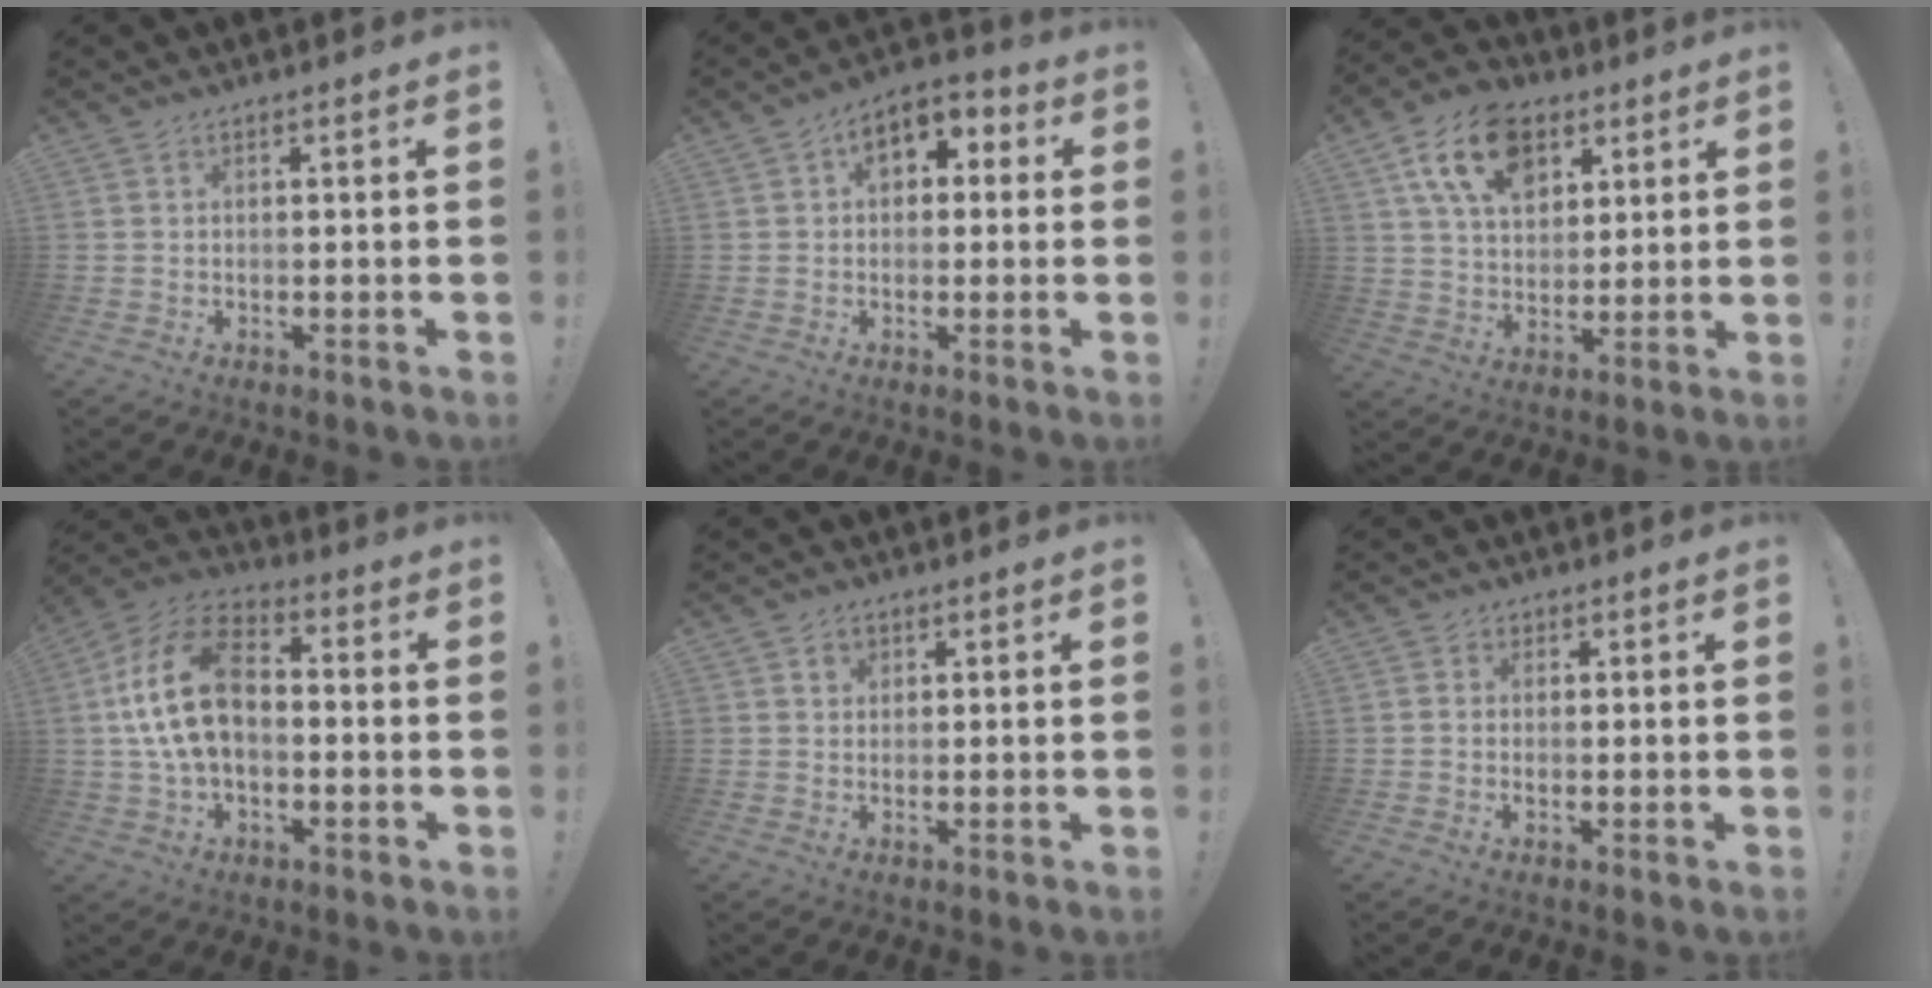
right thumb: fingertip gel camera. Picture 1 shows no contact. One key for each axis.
{"total": 7.2, "fx": 1.8, "fy": 5.3, "fz": 4.6, "tx": -0.062, "ty": 0.004, "tz": 0.034}
{"total": 16.7, "fx": 8.0, "fy": 10.9, "fz": 9.8, "tx": -0.154, "ty": -0.030, "tz": 0.151}
{"total": 18.4, "fx": 0.7, "fy": 12.0, "fz": 13.9, "tx": -0.257, "ty": 0.019, "tz": 0.015}
{"total": 2.4, "fx": 1.0, "fy": 2.1, "fz": 0.6, "tx": -0.001, "ty": -0.003, "tz": 0.015}
{"total": 1.9, "fx": 0.0, "fy": 1.7, "fz": 0.8, "tx": -0.008, "ty": 0.000, "tz": -0.002}